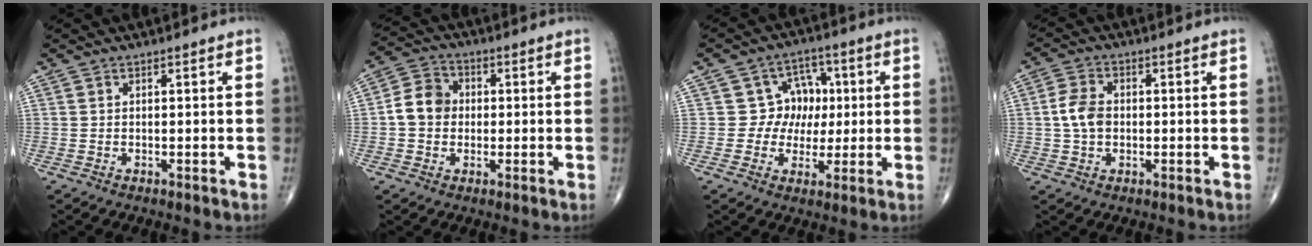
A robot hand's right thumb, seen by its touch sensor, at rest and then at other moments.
{"total": 7.3, "force": [-0.2, 6.2, 3.7], "torque": [-0.053, 0.020, -0.015]}
{"total": 8.0, "force": [0.7, 7.5, 2.8], "torque": [0.016, 0.015, 0.004]}
{"total": 5.6, "force": [-0.1, 3.9, 4.0], "torque": [-0.078, 0.010, -0.006]}